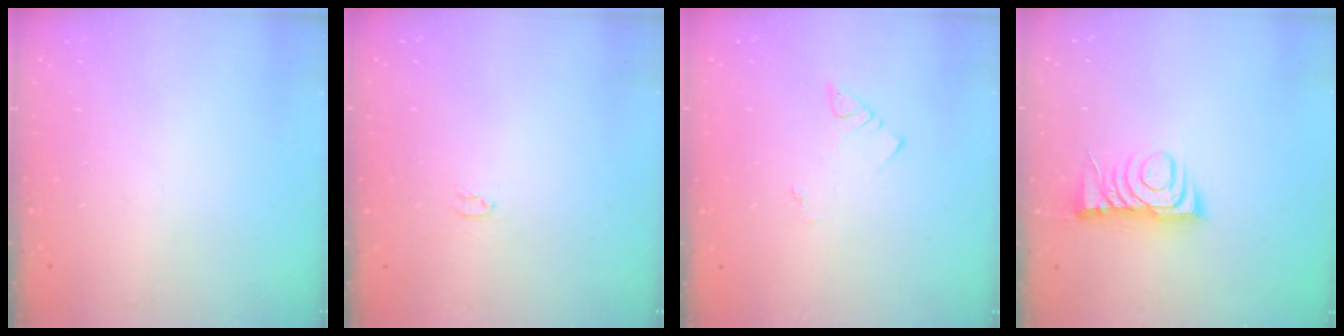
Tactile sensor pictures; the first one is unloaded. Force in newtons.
{"total": 2.0, "press": 2.0, "slide": 0.3}
{"total": 2.1, "press": 2.1, "slide": 0.4}
{"total": 7.4, "press": 7.4, "slide": 0.1}